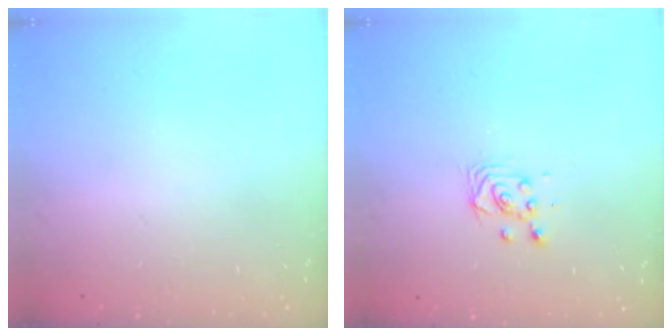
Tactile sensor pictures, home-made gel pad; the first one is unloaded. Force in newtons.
{"total": 3.3, "press": 3.2, "slide": 0.6}